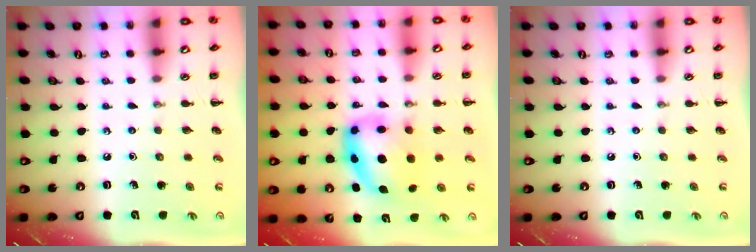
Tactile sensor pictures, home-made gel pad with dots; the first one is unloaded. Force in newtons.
{"total": 8.1, "press": 7.9, "slide": 1.9}
{"total": 0.0}